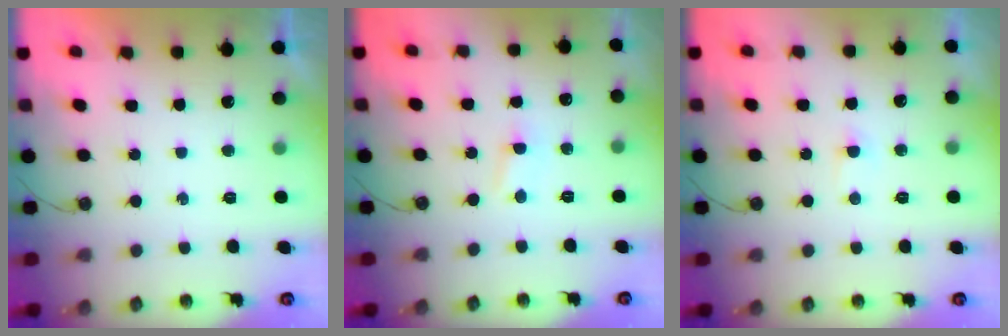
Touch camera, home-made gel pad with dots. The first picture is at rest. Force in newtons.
{"total": 1.5, "press": 1.4, "slide": 0.2}
{"total": 1.7, "press": 1.7, "slide": 0.3}